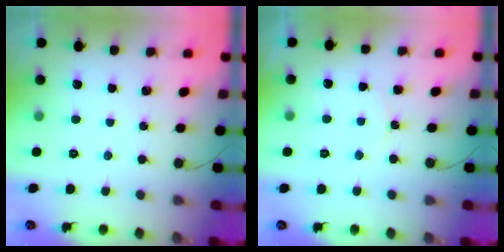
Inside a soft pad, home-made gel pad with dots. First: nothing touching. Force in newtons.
{"total": 5.7, "press": 5.7, "slide": 0.7}